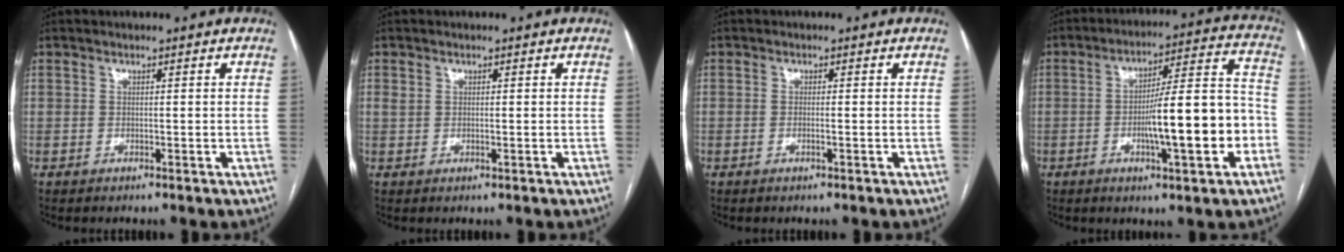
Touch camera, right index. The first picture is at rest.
{"total": 1.1, "force": [0.4, 0.6, 0.8], "torque": [-0.023, 0.003, 0.011]}
{"total": 0.8, "force": [-0.2, 0.0, 0.8], "torque": [-0.017, 0.000, -0.003]}
{"total": 14.8, "force": [-4.0, 1.8, 14.1], "torque": [-0.215, 0.019, -0.057]}